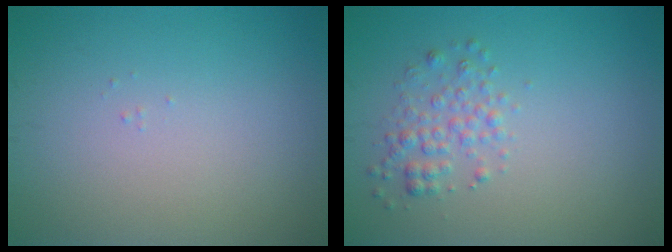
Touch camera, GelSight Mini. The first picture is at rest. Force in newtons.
{"total": 2.0, "press": 2.0, "slide": 0.1}